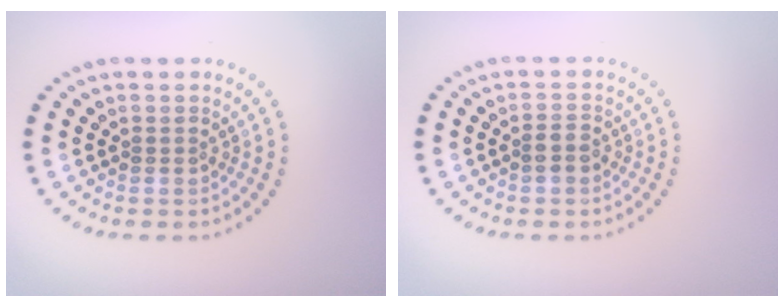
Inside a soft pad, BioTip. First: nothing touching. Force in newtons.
{"total": 1.4, "press": 1.3, "slide": 0.5}